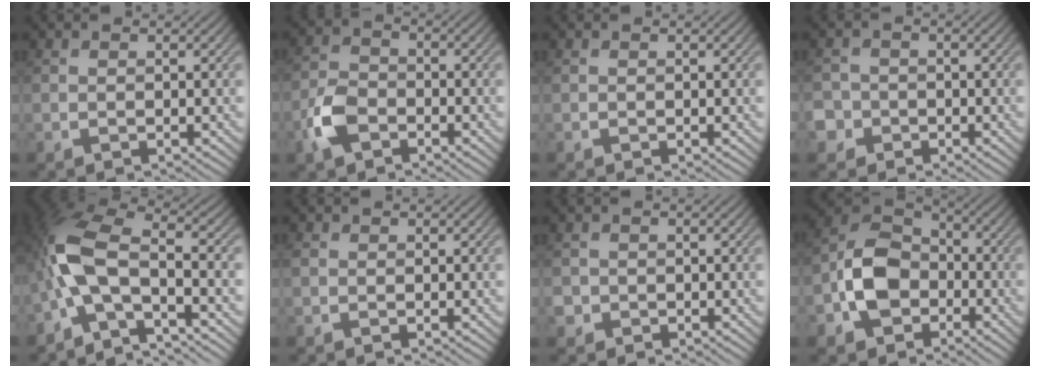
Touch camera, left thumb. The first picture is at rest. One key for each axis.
{"total": 5.2, "fx": -2.8, "fy": 3.2, "fz": 3.0, "tx": -0.075, "ty": -0.002, "tz": -0.069}
{"total": 0.0}
{"total": 3.8, "fx": -1.7, "fy": 3.4, "fz": 0.4, "tx": -0.006, "ty": -0.002, "tz": -0.050}
{"total": 10.2, "fx": -2.9, "fy": 3.9, "fz": 9.0, "tx": -0.190, "ty": 0.010, "tz": -0.077}
{"total": 0.9, "fx": -0.2, "fy": 0.8, "fz": 0.3, "tx": -0.007, "ty": -0.003, "tz": -0.008}
{"total": 1.9, "fx": -0.8, "fy": 1.7, "fz": 0.2, "tx": -0.004, "ty": -0.002, "tz": -0.020}
{"total": 8.8, "fx": -2.9, "fy": 6.5, "fz": 5.2, "tx": -0.114, "ty": 0.004, "tz": -0.078}